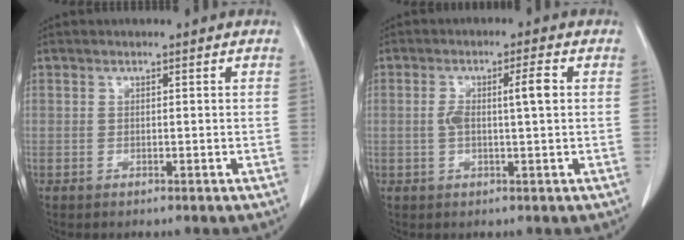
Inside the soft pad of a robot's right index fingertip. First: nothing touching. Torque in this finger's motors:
{"motor_torque": [0.17, 0.12, 0.12, 0.07]}